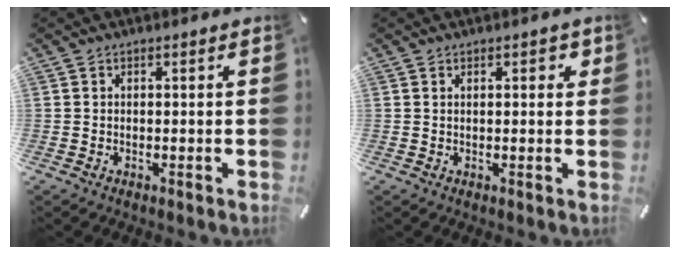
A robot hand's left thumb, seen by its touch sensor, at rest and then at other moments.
{"total": 1.8, "force": [0.7, 0.8, 1.4], "torque": [-0.021, 0.000, 0.010]}